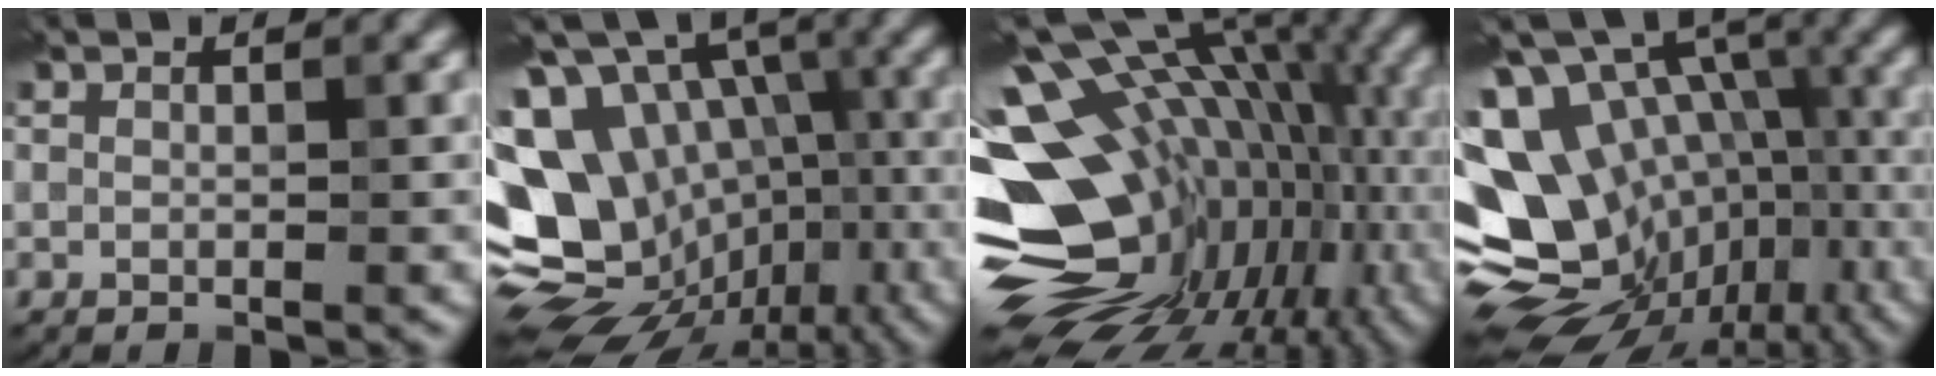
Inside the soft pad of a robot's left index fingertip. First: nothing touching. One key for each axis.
{"total": 18.1, "fx": -4.1, "fy": 13.9, "fz": 10.8, "tx": -0.207, "ty": 0.015, "tz": -0.030}
{"total": 18.9, "fx": -1.2, "fy": 13.1, "fz": 13.6, "tx": -0.193, "ty": 0.000, "tz": 0.014}
{"total": 17.4, "fx": -4.8, "fy": 12.8, "fz": 10.8, "tx": -0.198, "ty": 0.009, "tz": -0.025}